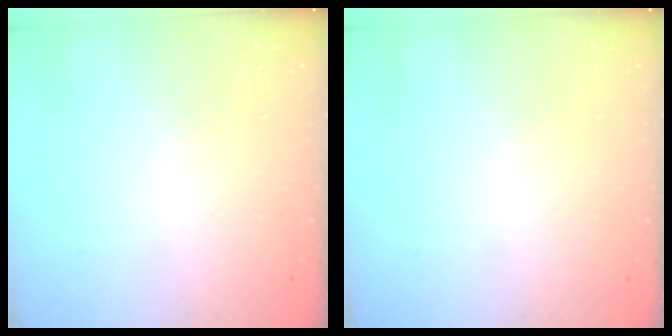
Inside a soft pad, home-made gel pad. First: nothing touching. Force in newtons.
{"total": 0.0}